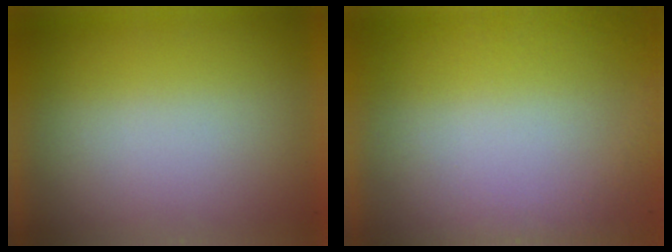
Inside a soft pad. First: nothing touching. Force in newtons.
{"total": 4.9}